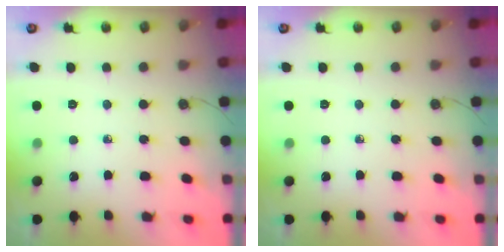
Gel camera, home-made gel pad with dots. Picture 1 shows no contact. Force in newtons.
{"total": 0.0}